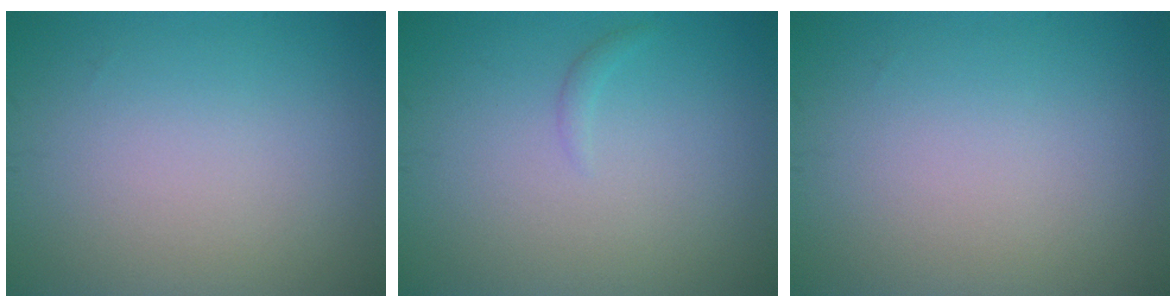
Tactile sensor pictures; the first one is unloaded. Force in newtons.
{"total": 0.6, "press": 0.6, "slide": 0.1}
{"total": 0.0}